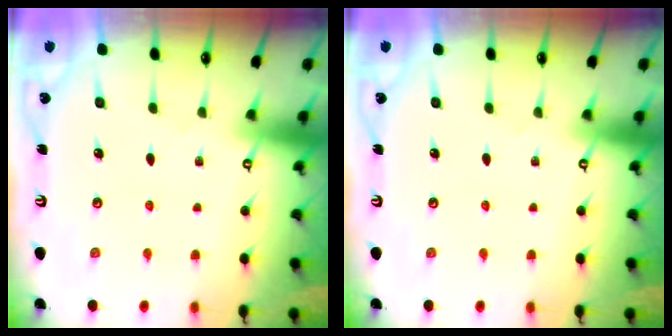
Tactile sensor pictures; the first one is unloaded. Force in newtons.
{"total": 0.0}